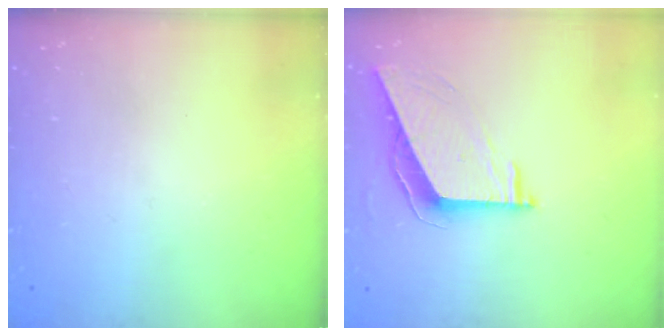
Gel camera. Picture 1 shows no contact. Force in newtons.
{"total": 7.5, "press": 7.5, "slide": 0.1}